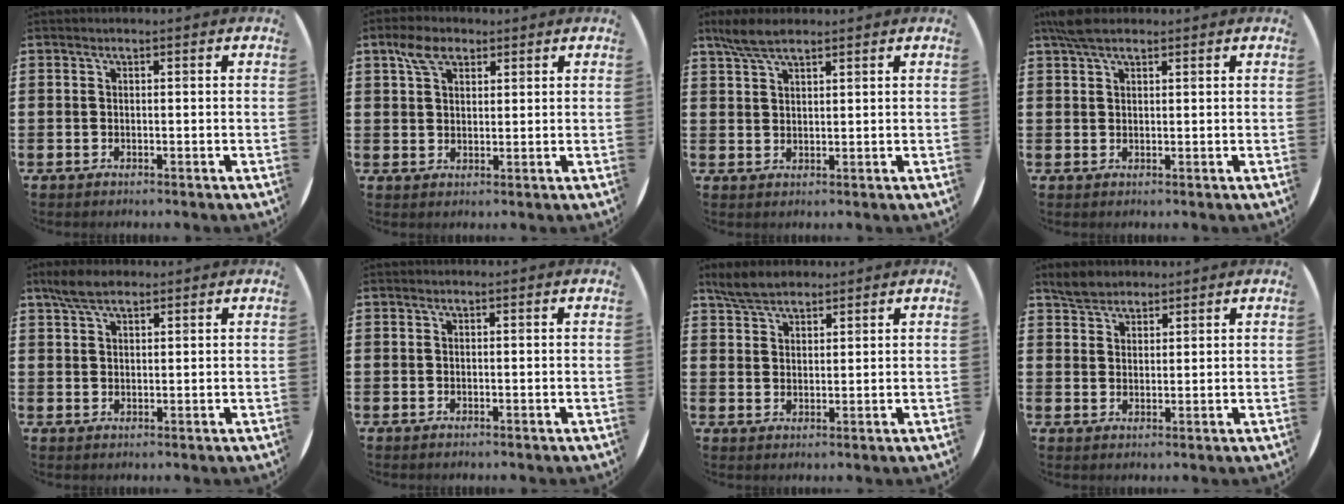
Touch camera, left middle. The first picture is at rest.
{"total": 4.3, "force": [2.8, 2.3, 2.2], "torque": [-0.043, 0.006, 0.050]}
{"total": 4.4, "force": [3.5, 1.3, 2.4], "torque": [-0.054, 0.004, 0.064]}
{"total": 3.2, "force": [2.4, 1.1, 1.7], "torque": [-0.039, 0.007, 0.045]}
{"total": 4.2, "force": [3.2, 1.6, 2.2], "torque": [-0.048, 0.006, 0.060]}
{"total": 0.0}
{"total": 4.6, "force": [4.1, 1.7, 1.4], "torque": [-0.037, 0.000, 0.079]}
{"total": 3.4, "force": [3.0, 1.5, 0.4], "torque": [-0.008, 0.002, 0.059]}